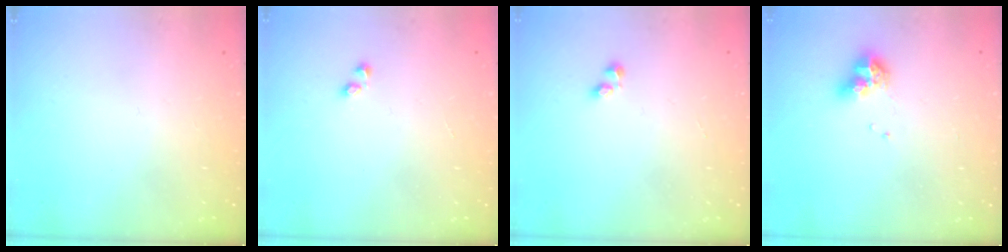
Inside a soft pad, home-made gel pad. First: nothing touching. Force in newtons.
{"total": 1.0, "press": 0.9, "slide": 0.5}
{"total": 1.1, "press": 0.9, "slide": 0.7}
{"total": 8.5, "press": 8.5, "slide": 1.1}